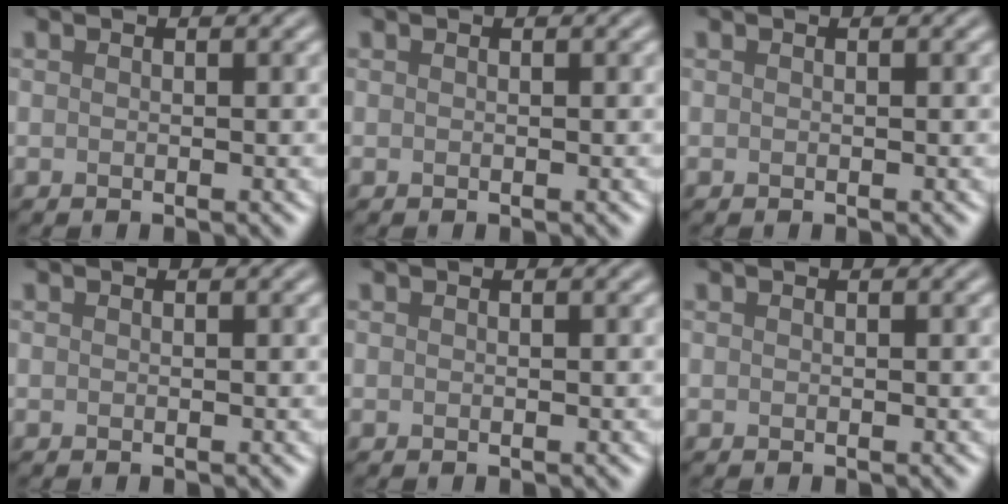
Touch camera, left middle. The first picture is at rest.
{"total": 0.0}
{"total": 0.0}
{"total": 0.0}
{"total": 0.0}
{"total": 0.0}